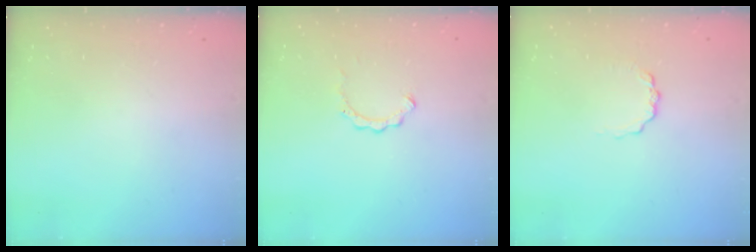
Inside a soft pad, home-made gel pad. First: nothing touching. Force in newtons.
{"total": 2.6, "press": 2.6, "slide": 0.3}
{"total": 4.8, "press": 4.8, "slide": 0.5}